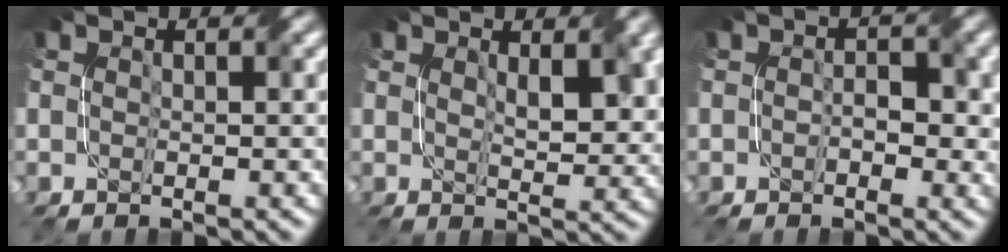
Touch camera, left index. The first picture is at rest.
{"total": 3.0, "force": [1.5, 0.9, 2.5], "torque": [-0.038, 0.000, 0.035]}
{"total": 2.4, "force": [-0.1, 1.5, 1.8], "torque": [-0.023, 0.001, 0.004]}